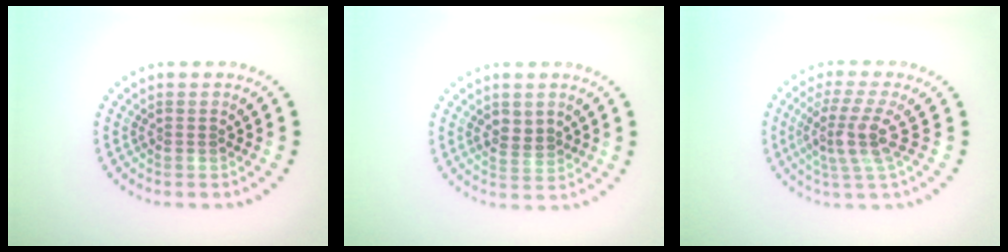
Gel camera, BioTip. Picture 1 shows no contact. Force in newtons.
{"total": 1.9, "press": 1.8, "slide": 0.5}
{"total": 3.8, "press": 2.8, "slide": 2.6}